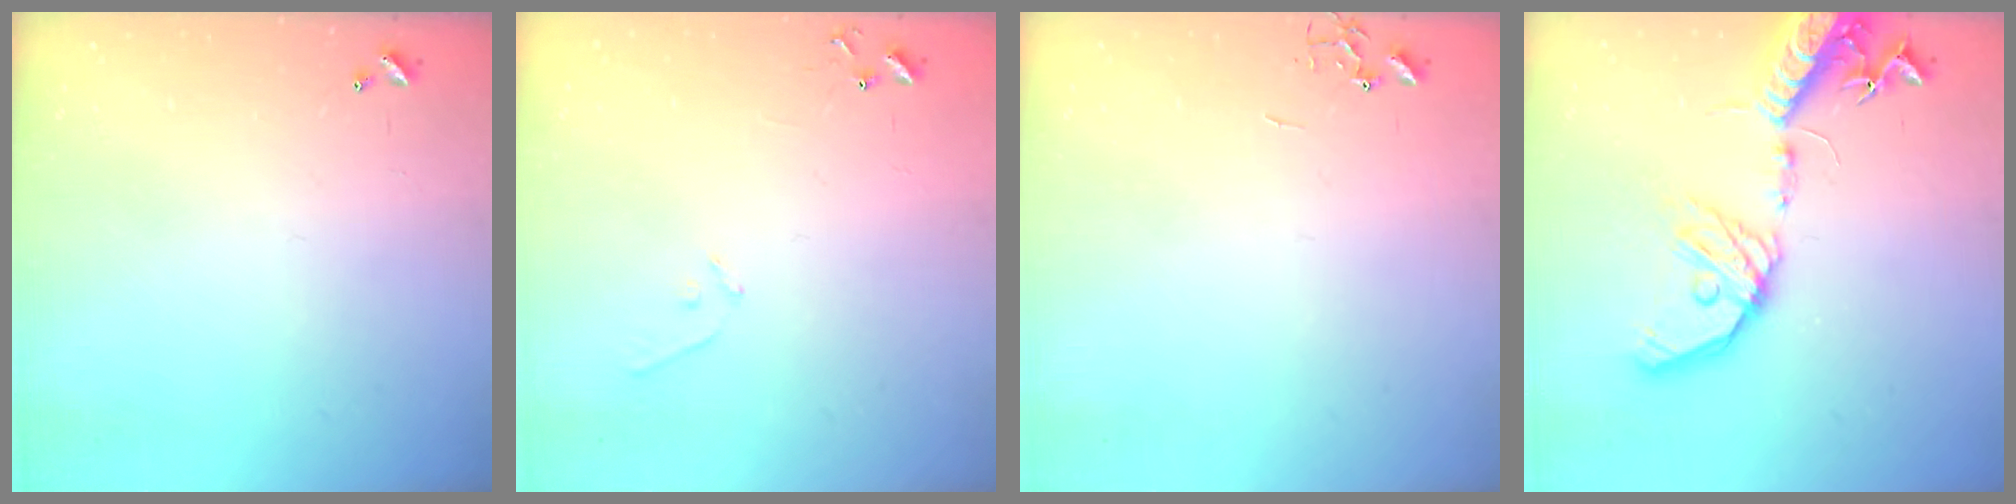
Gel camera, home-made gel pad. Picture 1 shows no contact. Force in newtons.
{"total": 5.3, "press": 5.3, "slide": 0.4}
{"total": 0.0}
{"total": 20.1, "press": 19.7, "slide": 3.7}